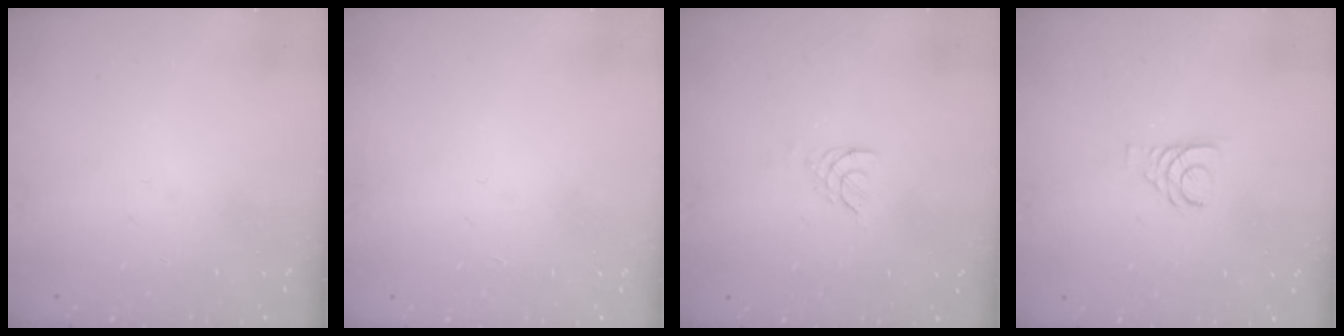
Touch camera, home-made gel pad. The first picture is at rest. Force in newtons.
{"total": 0.8, "press": 0.8, "slide": 0.2}
{"total": 2.0, "press": 1.9, "slide": 0.4}
{"total": 3.8, "press": 3.8, "slide": 0.4}